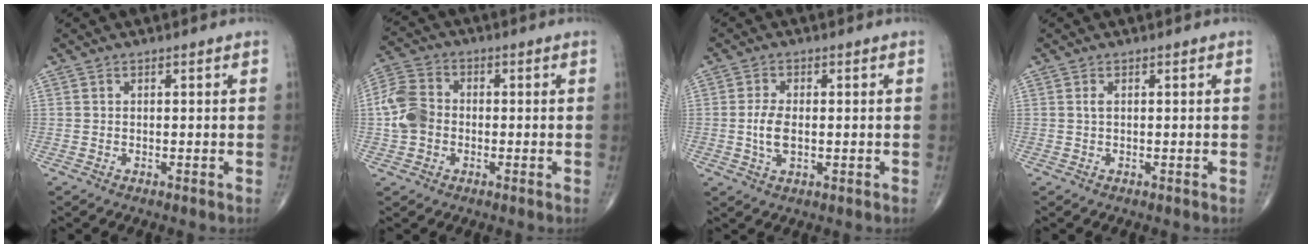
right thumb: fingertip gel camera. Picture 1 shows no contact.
{"total": 7.9, "force": [-0.9, 6.2, 4.8], "torque": [-0.095, 0.021, -0.030]}
{"total": 4.6, "force": [-0.2, 2.3, 4.0], "torque": [-0.083, -0.005, -0.005]}
{"total": 0.7, "force": [0.2, 0.2, 0.7], "torque": [-0.019, 0.002, 0.004]}